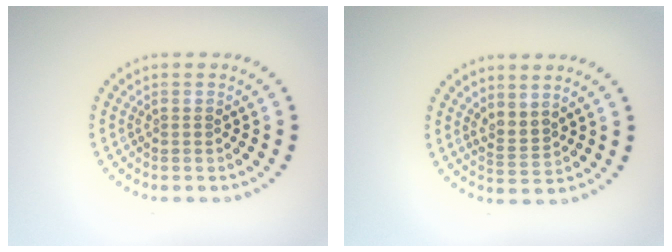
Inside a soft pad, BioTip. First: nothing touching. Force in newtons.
{"total": 1.9, "press": 1.4, "slide": 1.2}